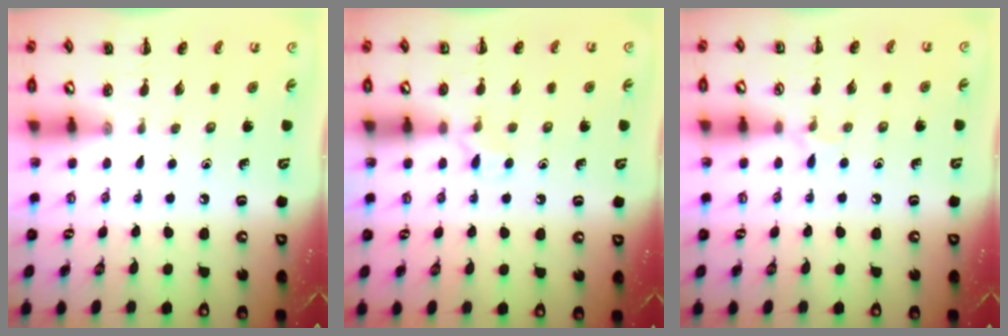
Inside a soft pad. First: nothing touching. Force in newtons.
{"total": 5.0, "press": 4.8, "slide": 1.6}
{"total": 4.5, "press": 4.2, "slide": 1.5}